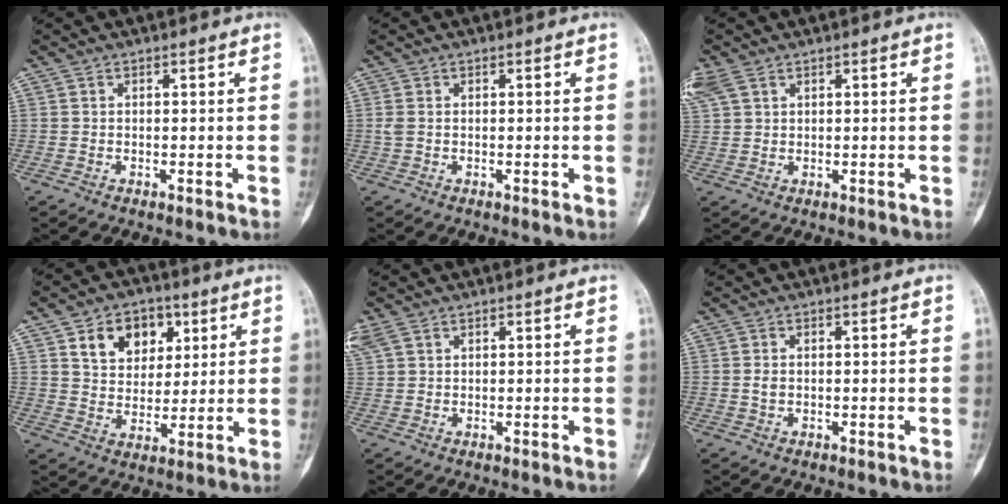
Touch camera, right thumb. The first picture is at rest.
{"total": 1.2, "force": [0.1, 0.8, 0.9], "torque": [-0.031, 0.002, 0.003]}
{"total": 4.1, "force": [2.4, 2.4, 2.2], "torque": [-0.066, 0.015, 0.062]}
{"total": 11.0, "force": [4.8, 8.0, 5.8], "torque": [-0.052, -0.018, 0.082]}
{"total": 2.9, "force": [1.8, 1.7, 1.5], "torque": [-0.048, 0.015, 0.047]}
{"total": 1.3, "force": [0.0, 1.0, 0.9], "torque": [-0.013, 0.000, 0.000]}